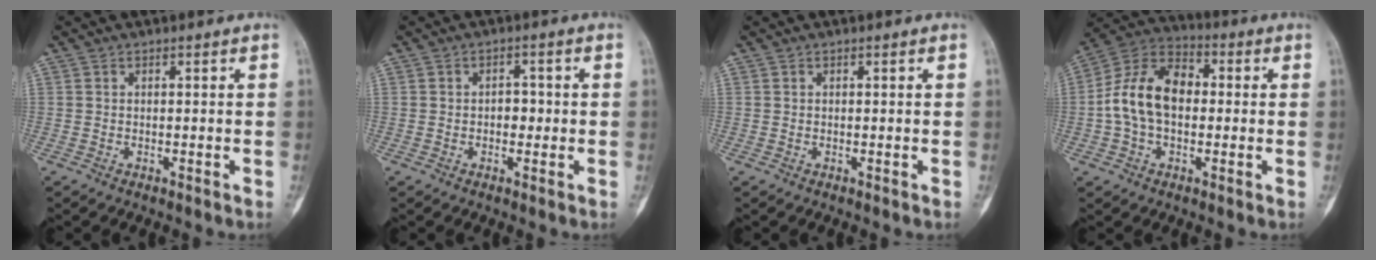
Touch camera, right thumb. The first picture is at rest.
{"total": 3.0, "force": [-0.4, 2.3, 1.9], "torque": [-0.003, 0.011, -0.011]}
{"total": 0.0}
{"total": 13.9, "force": [-0.3, 9.4, 10.3], "torque": [-0.179, 0.037, -0.016]}